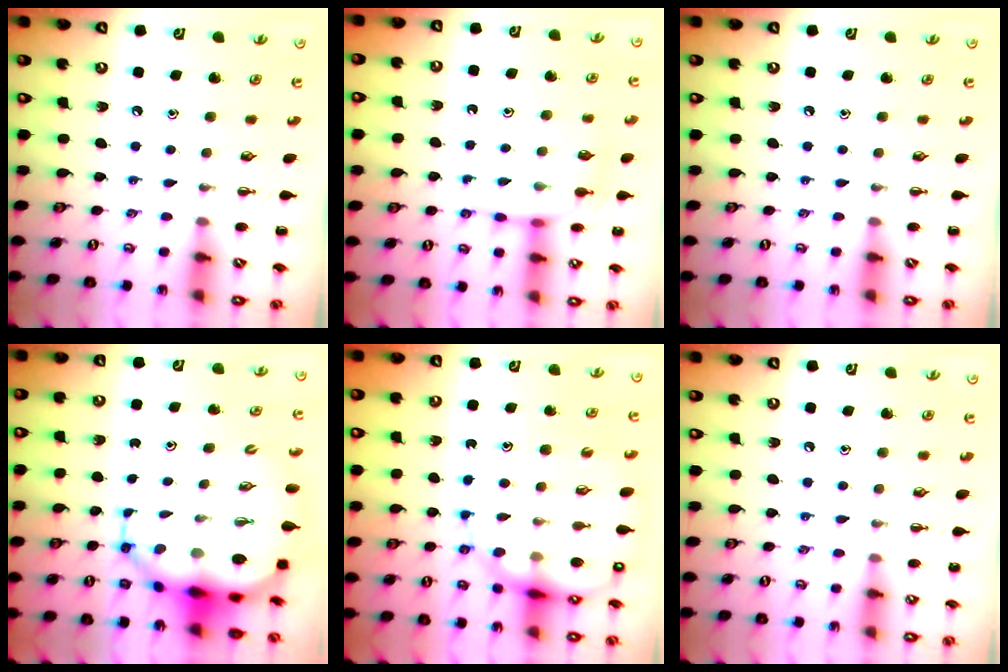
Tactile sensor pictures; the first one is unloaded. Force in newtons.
{"total": 8.0, "press": 7.8, "slide": 1.5}
{"total": 0.0}
{"total": 11.9, "press": 11.5, "slide": 3.3}
{"total": 17.5, "press": 17.1, "slide": 3.7}
{"total": 3.7, "press": 3.5, "slide": 1.3}